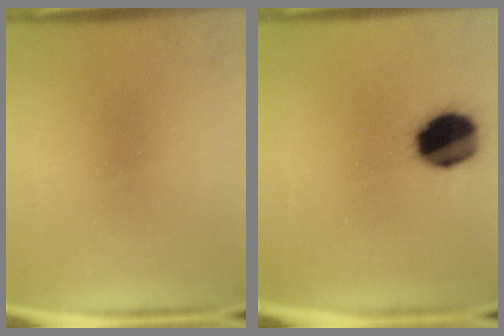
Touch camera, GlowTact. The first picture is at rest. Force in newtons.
{"total": 15.6}